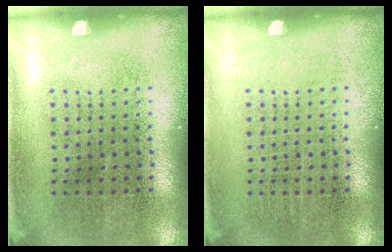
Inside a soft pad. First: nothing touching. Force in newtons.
{"total": 0.0}